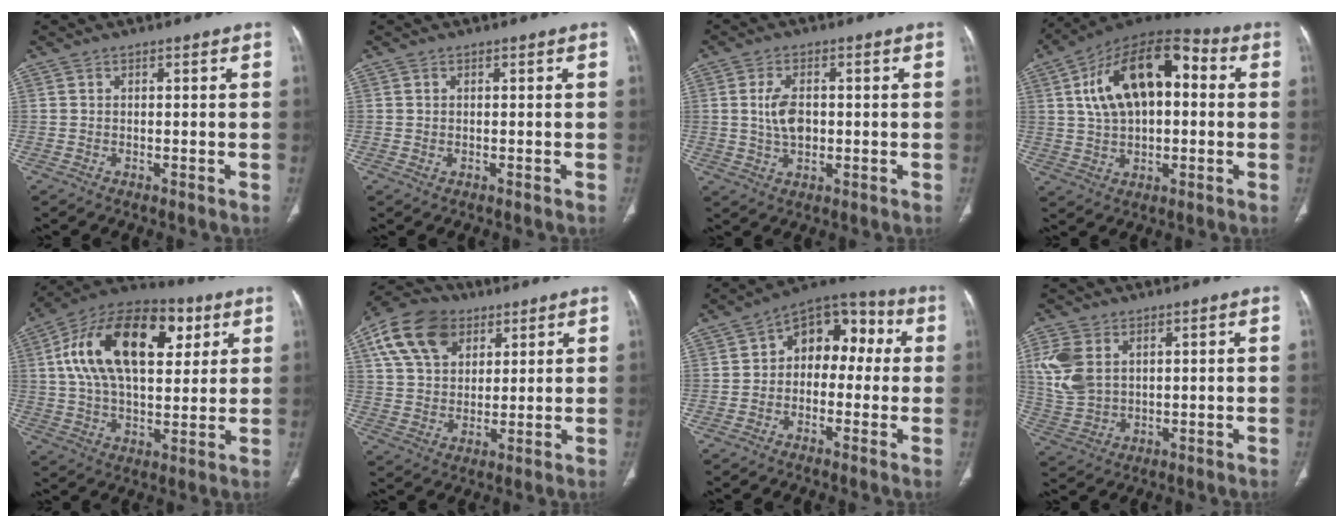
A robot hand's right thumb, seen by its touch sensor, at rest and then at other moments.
{"total": 0.0}
{"total": 5.7, "force": [0.3, 3.4, 4.6], "torque": [-0.088, 0.001, 0.009]}
{"total": 19.3, "force": [3.7, 10.7, 15.7], "torque": [-0.244, 0.030, 0.051]}
{"total": 24.3, "force": [7.3, 13.4, 18.9], "torque": [-0.313, 0.011, 0.116]}
{"total": 15.5, "force": [7.2, 10.6, 8.6], "torque": [-0.153, -0.002, 0.131]}
{"total": 11.8, "force": [1.0, 8.2, 8.5], "torque": [-0.072, 0.042, -0.003]}
{"total": 9.7, "force": [2.9, 6.6, 6.4], "torque": [-0.143, -0.006, 0.068]}